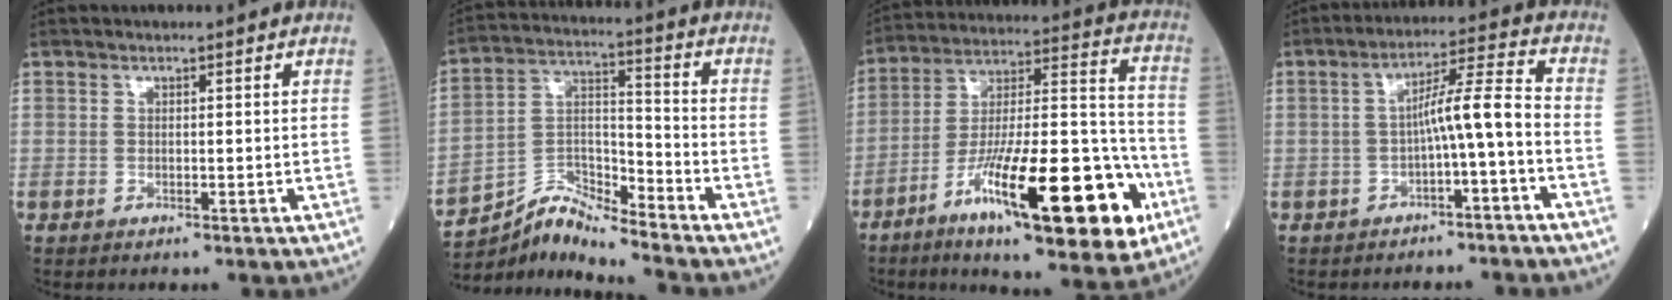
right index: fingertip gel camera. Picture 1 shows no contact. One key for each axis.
{"total": 9.0, "fx": -8.8, "fy": -1.0, "fz": 1.1, "tx": -0.033, "ty": 0.028, "tz": -0.165}
{"total": 24.5, "fx": -11.4, "fy": 4.5, "fz": 21.3, "tx": -0.325, "ty": -0.012, "tz": -0.177}
{"total": 6.8, "fx": -2.1, "fy": -0.1, "fz": 6.4, "tx": -0.102, "ty": 0.026, "tz": -0.030}